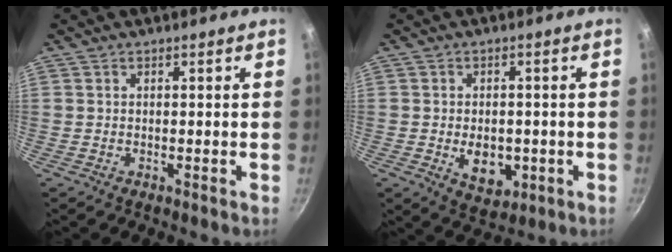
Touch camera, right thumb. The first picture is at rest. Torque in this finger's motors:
{"motor_torque": [-0.30, 0.46, 0.23, 0.51, 0.09]}